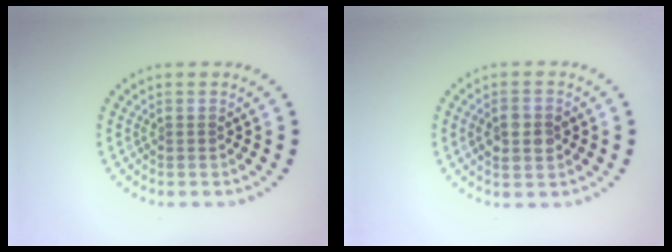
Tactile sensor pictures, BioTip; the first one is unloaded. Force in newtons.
{"total": 2.9, "press": 2.9, "slide": 0.0}